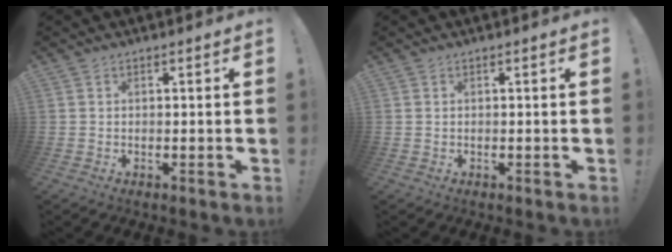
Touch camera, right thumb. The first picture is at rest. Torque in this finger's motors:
{"motor_torque": [-0.19, 0.03, -0.14, 0.07, 0.03]}